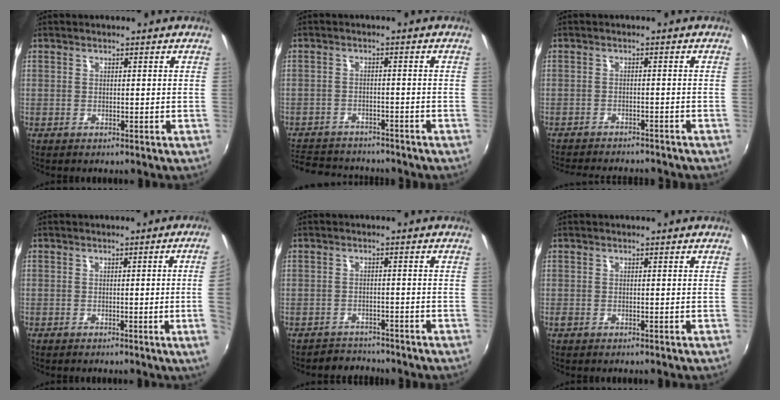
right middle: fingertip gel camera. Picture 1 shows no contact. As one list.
[{"total": 12.0, "force": [-10.5, 4.6, 3.7], "torque": [-0.104, 0.006, -0.160]}, {"total": 10.2, "force": [-9.2, 2.5, 3.6], "torque": [-0.087, -0.017, -0.133]}, {"total": 5.2, "force": [0.0, -1.7, 4.9], "torque": [-0.074, -0.009, 0.005]}, {"total": 3.7, "force": [-3.4, 1.5, -0.5], "torque": [-0.004, 0.007, -0.058]}, {"total": 0.8, "force": [-0.5, 0.6, 0.3], "torque": [-0.006, -0.003, -0.010]}]